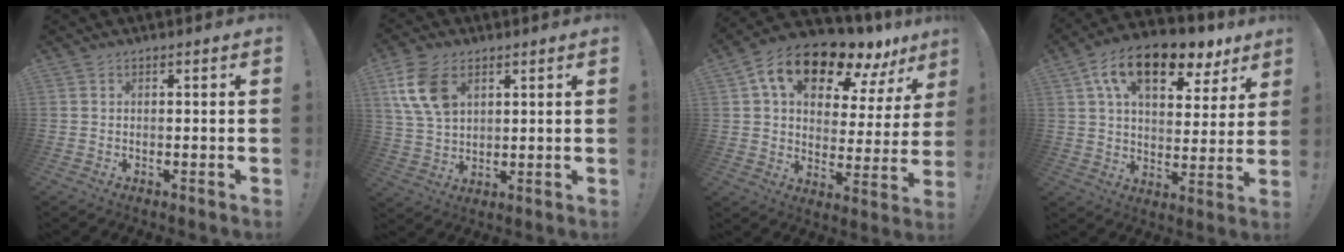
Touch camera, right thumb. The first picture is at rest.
{"total": 12.4, "force": [5.4, 8.2, 7.7], "torque": [-0.158, -0.003, 0.109]}
{"total": 16.9, "force": [11.9, 7.4, 9.4], "torque": [-0.160, -0.081, 0.206]}
{"total": 17.0, "force": [9.4, 8.7, 11.2], "torque": [-0.176, -0.048, 0.163]}